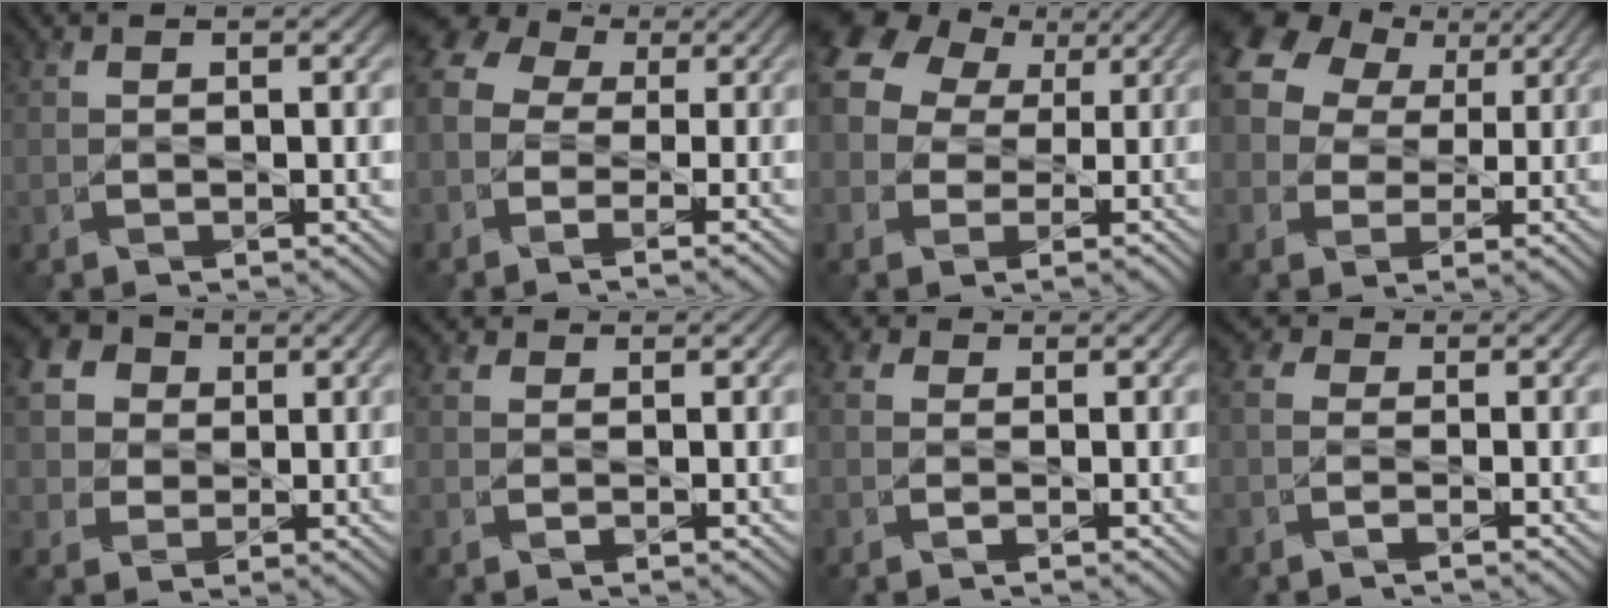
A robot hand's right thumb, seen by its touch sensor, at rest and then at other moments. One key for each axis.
{"total": 9.0, "fx": -1.6, "fy": 6.9, "fz": 5.6, "tx": -0.134, "ty": -0.001, "tz": -0.038}
{"total": 11.2, "fx": 3.0, "fy": 9.0, "fz": 5.9, "tx": -0.167, "ty": 0.029, "tz": 0.042}
{"total": 11.1, "fx": 4.3, "fy": 8.4, "fz": 5.9, "tx": -0.162, "ty": 0.045, "tz": 0.070}
{"total": 8.9, "fx": 2.5, "fy": 7.6, "fz": 4.0, "tx": -0.130, "ty": 0.031, "tz": 0.034}
{"total": 1.1, "fx": 0.6, "fy": 0.8, "fz": 0.6, "tx": -0.014, "ty": 0.001, "tz": 0.008}
{"total": 2.0, "fx": 0.1, "fy": 1.7, "fz": 1.2, "tx": -0.027, "ty": 0.000, "tz": -0.005}
{"total": 2.2, "fx": -0.9, "fy": 1.1, "fz": 1.8, "tx": -0.048, "ty": 0.001, "tz": -0.027}